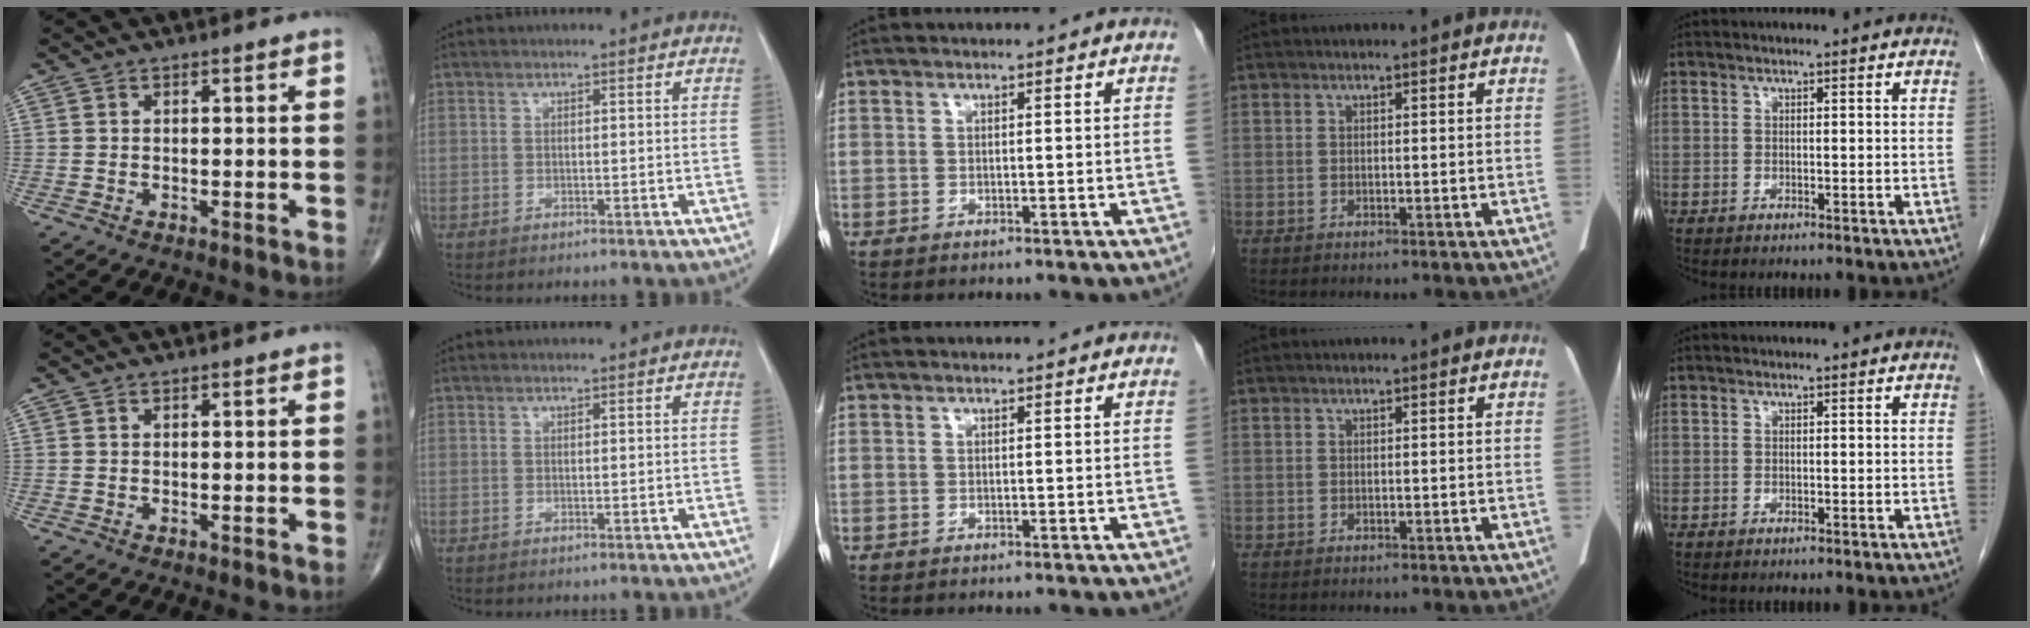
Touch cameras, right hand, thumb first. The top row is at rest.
{}